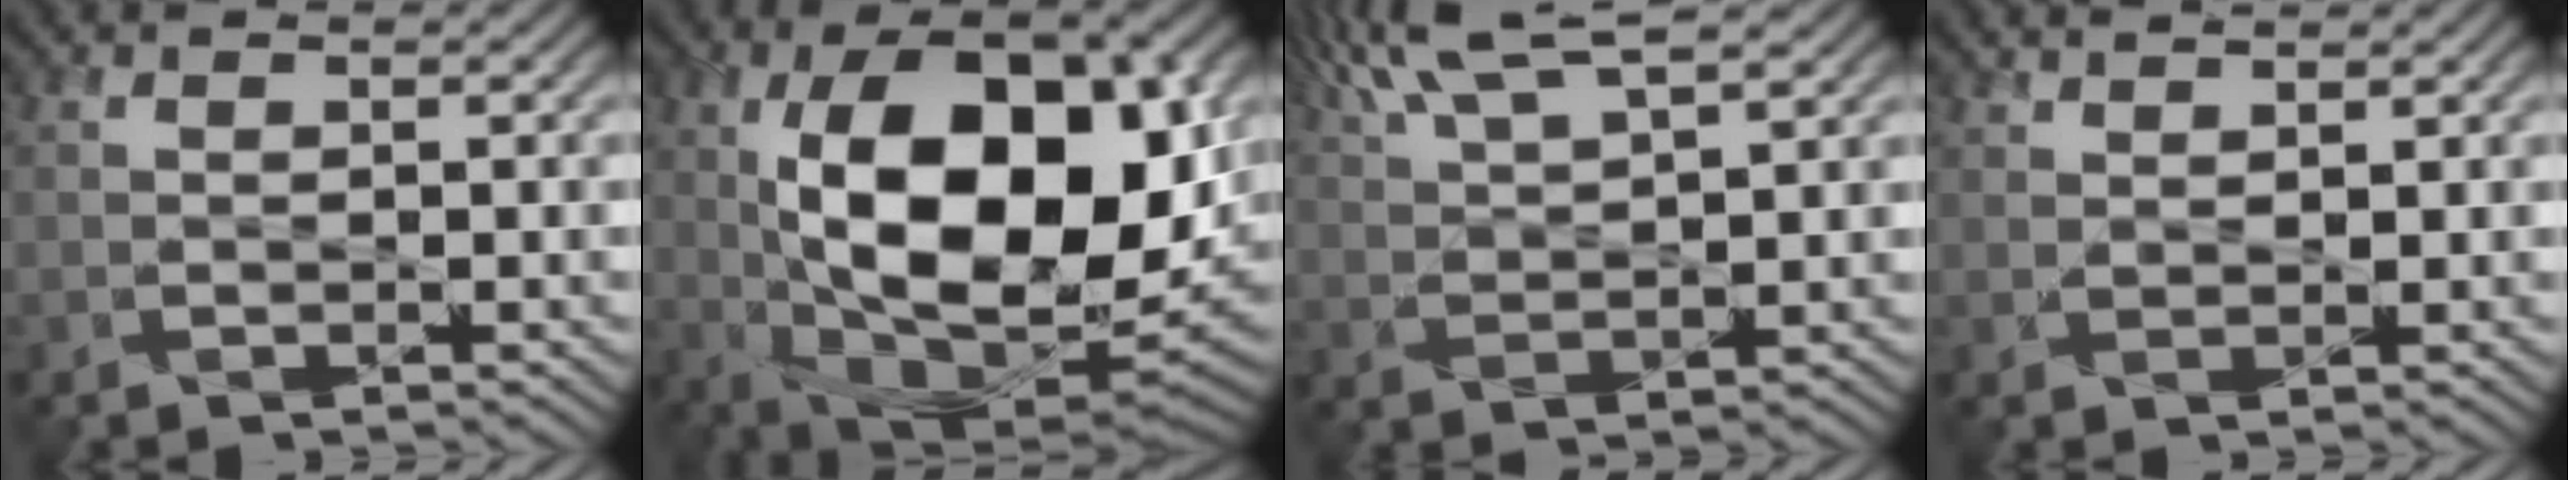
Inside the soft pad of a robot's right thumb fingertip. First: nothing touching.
{"total": 18.3, "force": [1.8, 9.7, 15.5], "torque": [-0.254, 0.005, 0.025]}
{"total": 10.0, "force": [6.9, 2.5, 6.9], "torque": [-0.141, 0.025, 0.109]}
{"total": 1.6, "force": [1.5, 0.2, 0.5], "torque": [-0.014, -0.004, 0.028]}